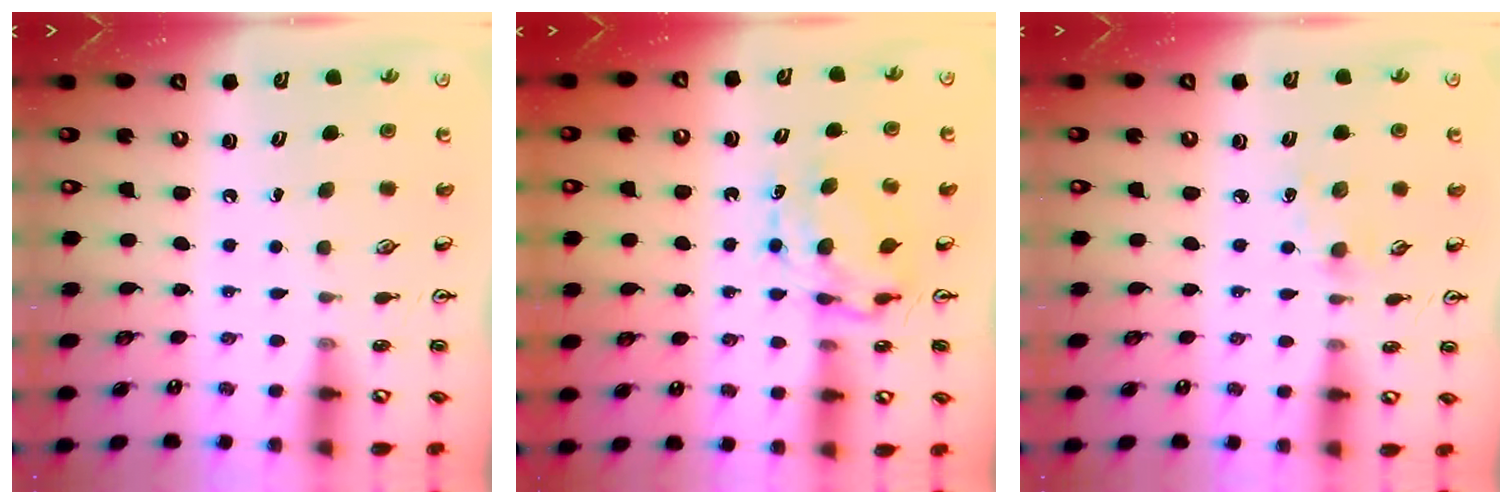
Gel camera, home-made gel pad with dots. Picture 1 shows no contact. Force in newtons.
{"total": 7.0, "press": 7.0, "slide": 0.6}
{"total": 2.2, "press": 2.2, "slide": 0.4}